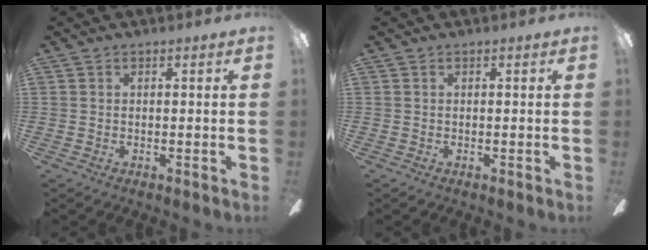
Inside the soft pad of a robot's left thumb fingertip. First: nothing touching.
{"total": 0.0}